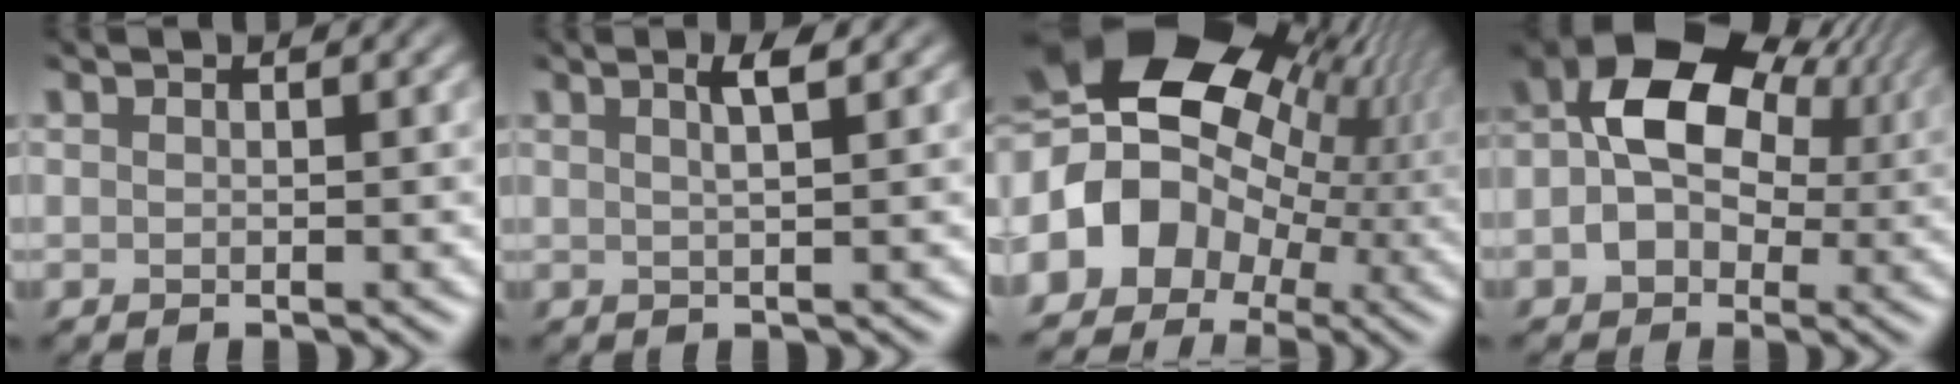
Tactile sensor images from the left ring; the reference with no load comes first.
{"total": 1.2, "force": [-0.2, 0.1, 1.2], "torque": [-0.024, 0.002, 0.003]}
{"total": 15.3, "force": [0.5, 11.7, 9.8], "torque": [-0.190, 0.011, 0.018]}
{"total": 10.3, "force": [0.6, 7.7, 6.8], "torque": [-0.130, -0.001, 0.017]}